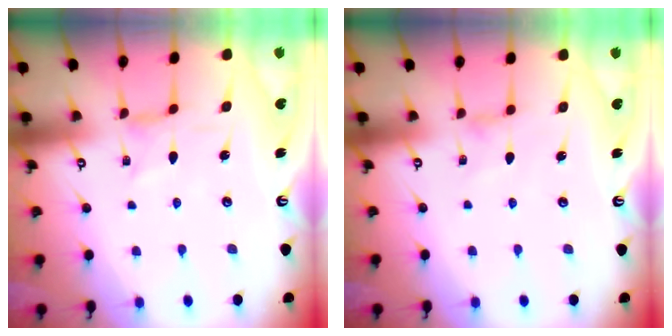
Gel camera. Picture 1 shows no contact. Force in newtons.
{"total": 0.9, "press": 0.8, "slide": 0.4}